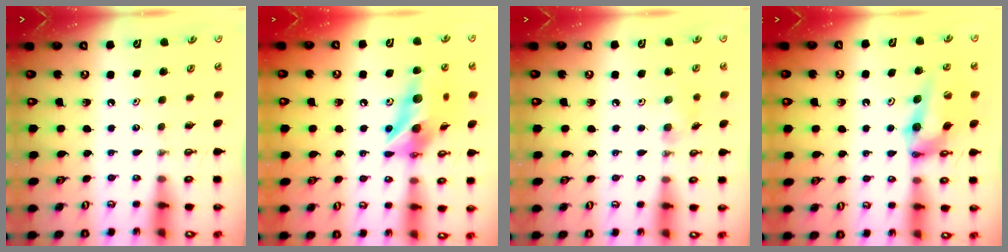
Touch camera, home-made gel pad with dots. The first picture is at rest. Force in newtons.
{"total": 14.5, "press": 14.5, "slide": 1.3}
{"total": 6.4, "press": 6.2, "slide": 1.5}
{"total": 12.3, "press": 11.7, "slide": 3.7}